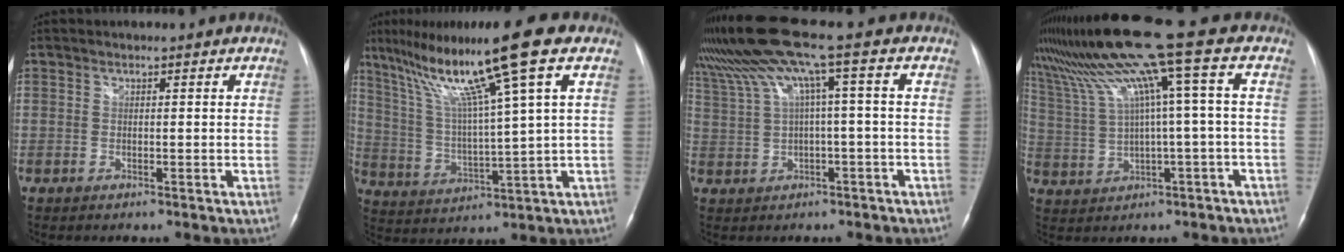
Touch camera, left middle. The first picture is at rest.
{"total": 16.5, "force": [8.8, -1.8, 13.8], "torque": [-0.239, 0.019, 0.149]}
{"total": 9.5, "force": [3.8, -0.8, 8.7], "torque": [-0.174, 0.051, 0.082]}
{"total": 12.6, "force": [5.8, -1.6, 11.1], "torque": [-0.207, 0.036, 0.113]}